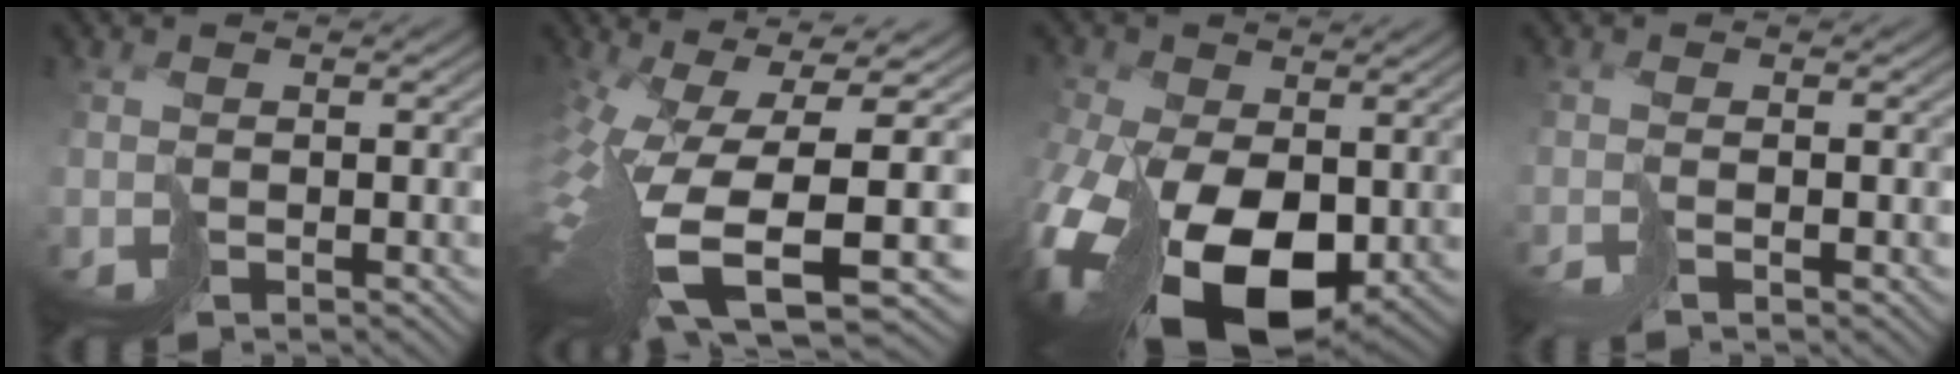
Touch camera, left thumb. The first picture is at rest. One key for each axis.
{"total": 15.1, "fx": -3.4, "fy": 4.8, "fz": 13.9, "tx": -0.305, "ty": -0.045, "tz": -0.033}
{"total": 18.1, "fx": -5.2, "fy": 11.0, "fz": 13.4, "tx": -0.305, "ty": -0.058, "tz": -0.065}
{"total": 1.4, "fx": -0.8, "fy": 0.0, "fz": 1.2, "tx": -0.022, "ty": 0.001, "tz": -0.027}